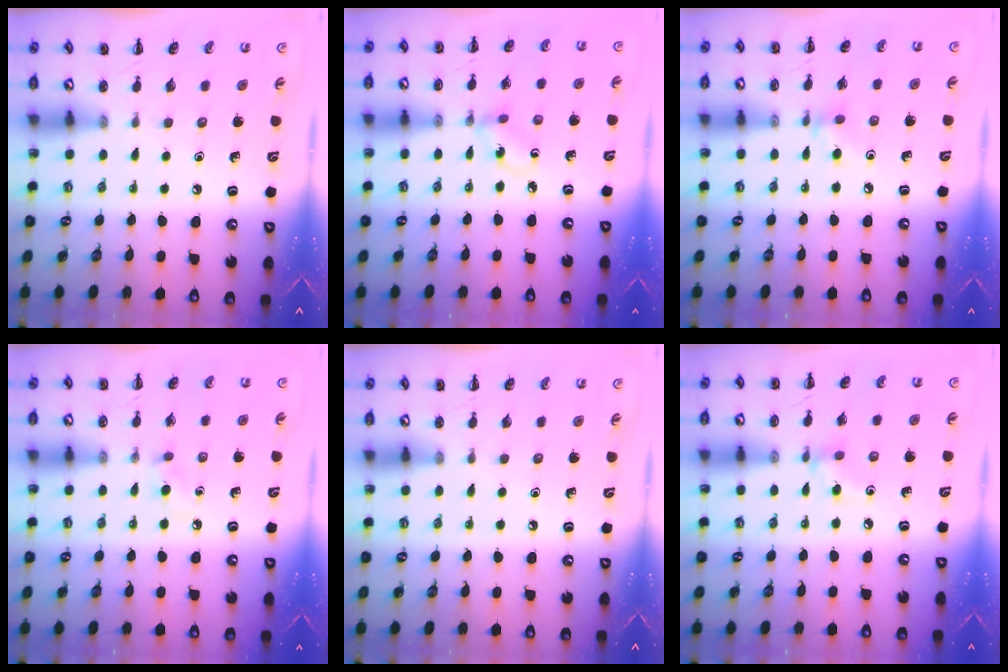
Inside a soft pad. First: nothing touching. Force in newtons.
{"total": 1.6, "press": 1.4, "slide": 0.6}
{"total": 4.6, "press": 4.3, "slide": 1.5}
{"total": 2.6, "press": 2.4, "slide": 1.1}
{"total": 0.0}
{"total": 3.5, "press": 3.2, "slide": 1.2}